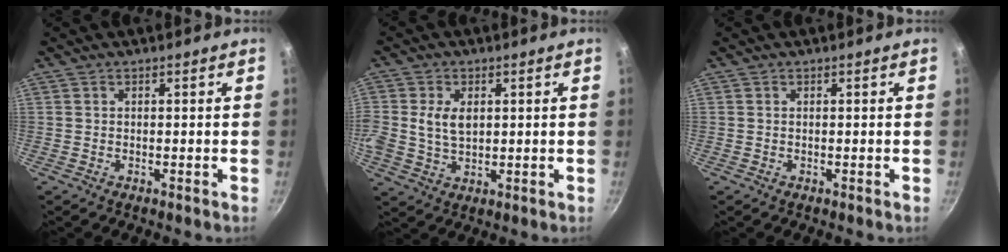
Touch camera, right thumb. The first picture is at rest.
{"total": 6.3, "force": [1.0, 4.2, 4.5], "torque": [-0.082, -0.001, 0.020]}
{"total": 0.0}